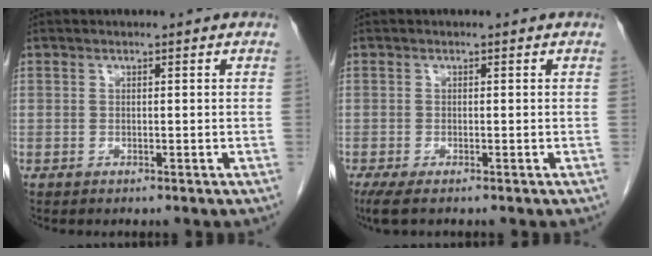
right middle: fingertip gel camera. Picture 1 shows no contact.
{"total": 2.3, "force": [-1.6, 0.3, 1.6], "torque": [-0.032, -0.010, -0.030]}